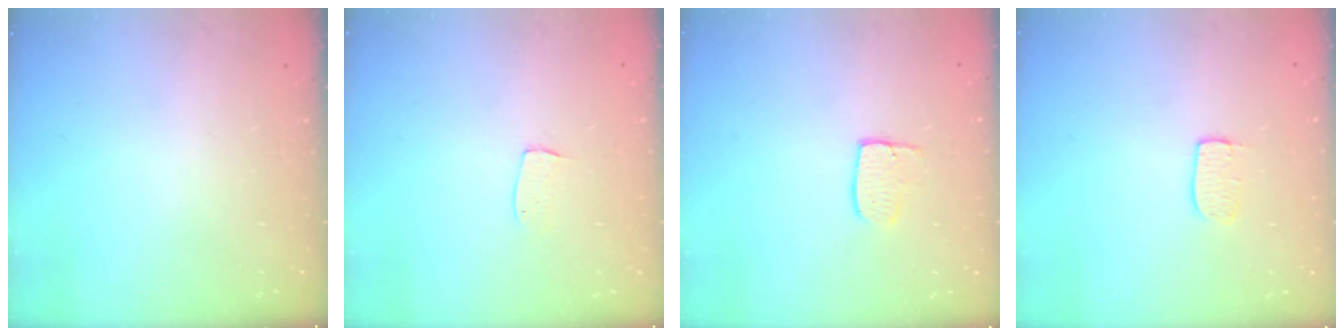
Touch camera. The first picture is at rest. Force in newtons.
{"total": 5.2, "press": 5.2, "slide": 0.3}
{"total": 5.9, "press": 5.9, "slide": 0.3}
{"total": 5.2, "press": 5.2, "slide": 0.3}